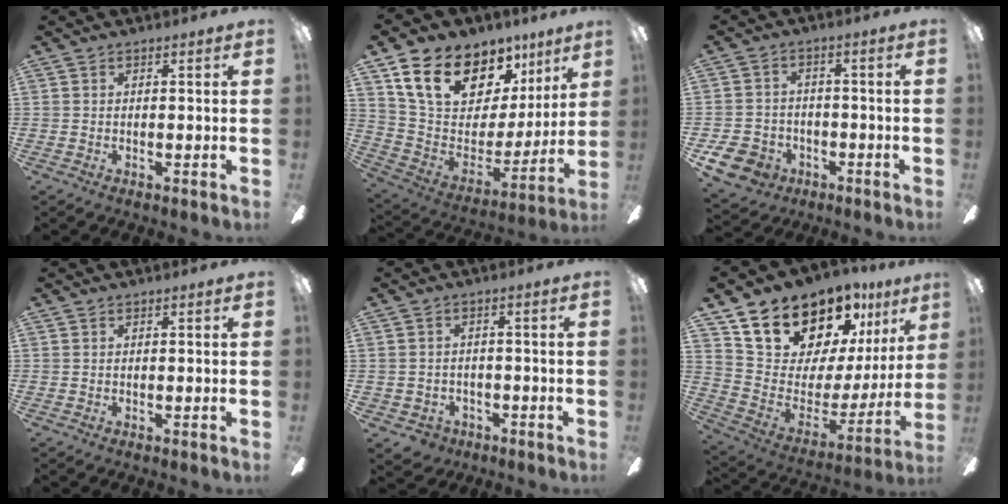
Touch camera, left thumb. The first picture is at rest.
{"total": 19.5, "force": [13.1, 11.2, 9.1], "torque": [-0.154, -0.085, 0.245]}
{"total": 8.1, "force": [-4.1, 6.5, 2.7], "torque": [-0.064, 0.030, -0.075]}
{"total": 0.0}
{"total": 2.8, "force": [-0.8, 2.6, 0.3], "torque": [-0.019, 0.002, -0.017]}
{"total": 19.8, "force": [16.1, 9.3, 6.9], "torque": [-0.119, -0.118, 0.301]}